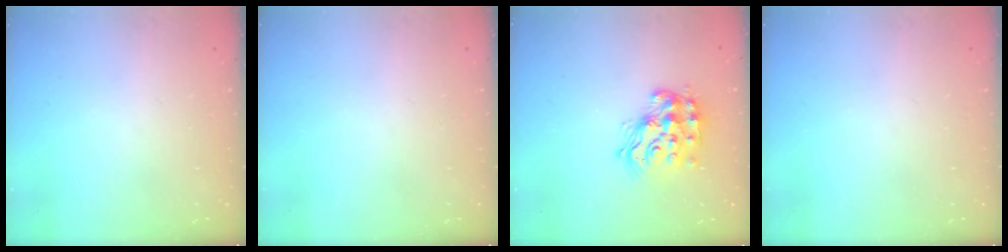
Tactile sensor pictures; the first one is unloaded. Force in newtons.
{"total": 0.0}
{"total": 15.4, "press": 15.4, "slide": 1.0}
{"total": 0.0}